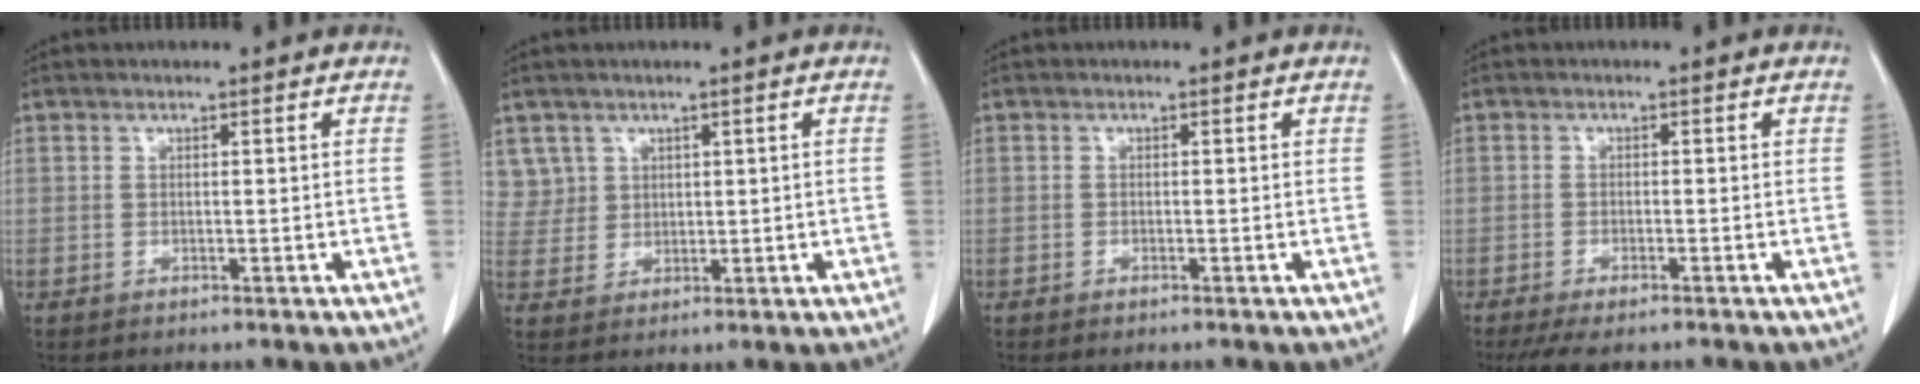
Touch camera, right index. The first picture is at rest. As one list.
[{"total": 4.4, "force": [2.3, 3.7, -0.4], "torque": [0.021, 0.006, 0.048]}, {"total": 0.8, "force": [-0.6, 0.0, 0.5], "torque": [-0.010, -0.003, -0.009]}, {"total": 5.6, "force": [-4.6, 1.0, 3.0], "torque": [-0.045, -0.011, -0.074]}]